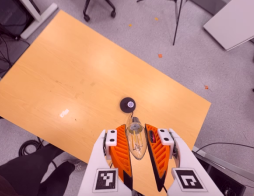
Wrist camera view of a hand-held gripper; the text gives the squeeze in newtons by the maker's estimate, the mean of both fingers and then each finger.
{"total": 14.6, "left": 16.1, "right": 13.2}